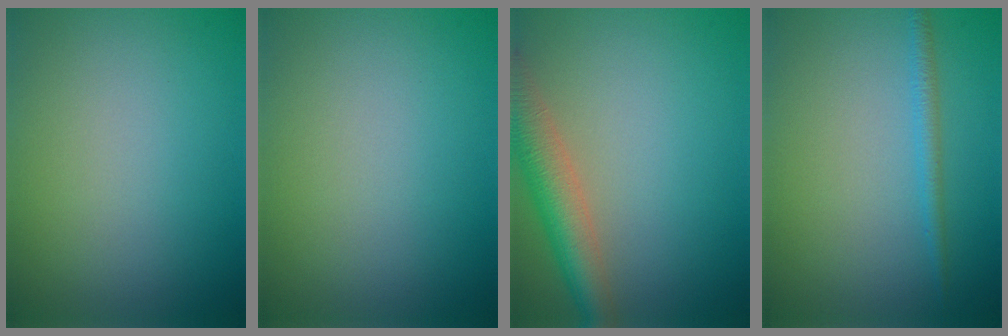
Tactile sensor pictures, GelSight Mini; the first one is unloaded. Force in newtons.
{"total": 0.0}
{"total": 5.2, "press": 5.2, "slide": 0.3}
{"total": 1.5, "press": 1.5, "slide": 0.1}